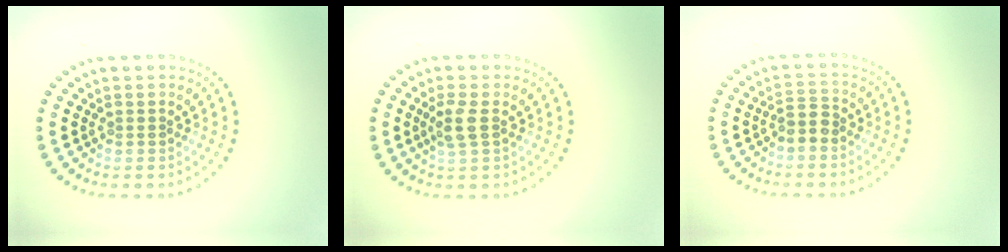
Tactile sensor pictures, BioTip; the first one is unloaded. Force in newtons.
{"total": 2.1, "press": 2.0, "slide": 0.7}
{"total": 1.7, "press": 1.6, "slide": 0.7}